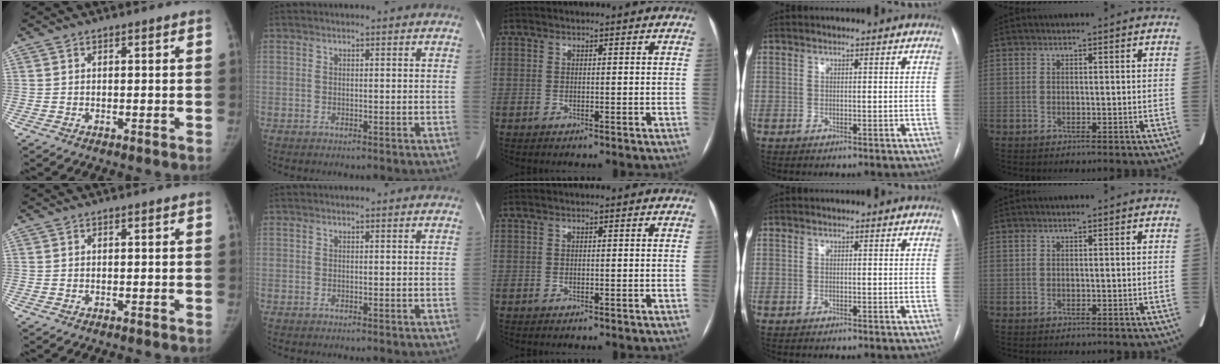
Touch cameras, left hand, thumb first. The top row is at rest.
{}